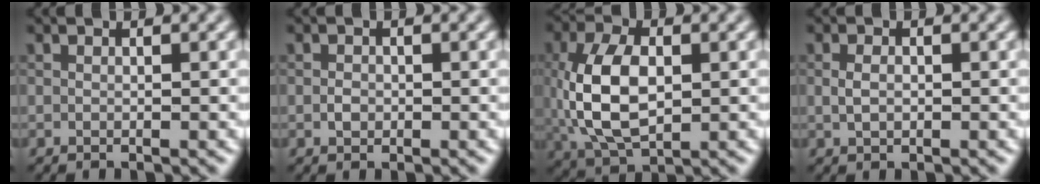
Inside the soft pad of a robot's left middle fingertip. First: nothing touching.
{"total": 0.9, "force": [-0.2, 0.7, 0.5], "torque": [-0.009, 0.000, -0.006]}
{"total": 8.0, "force": [0.0, 4.5, 6.6], "torque": [-0.149, 0.001, 0.001]}
{"total": 1.3, "force": [0.1, 0.9, 1.0], "torque": [-0.023, 0.000, 0.001]}